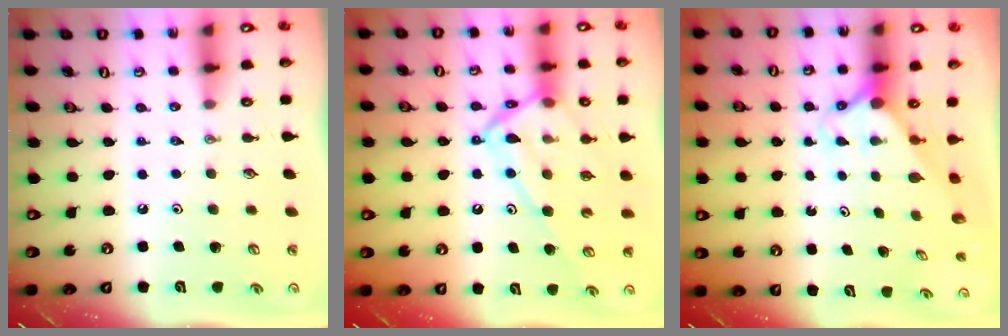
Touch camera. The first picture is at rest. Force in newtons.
{"total": 14.5, "press": 14.5, "slide": 0.8}
{"total": 2.2, "press": 2.2, "slide": 0.2}